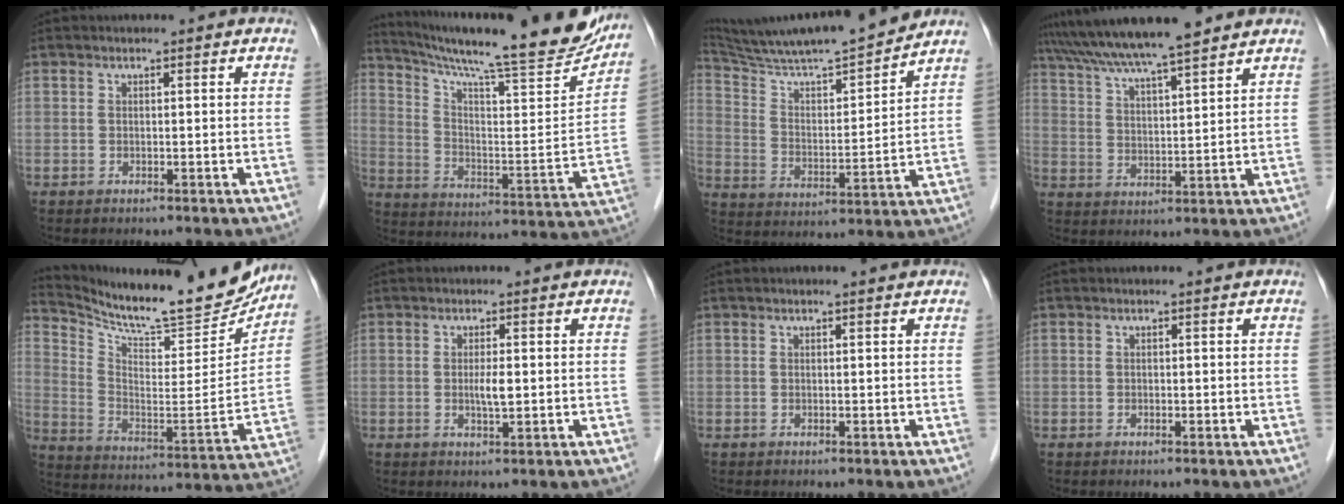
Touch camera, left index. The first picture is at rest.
{"total": 25.0, "force": [22.3, 2.1, 11.0], "torque": [-0.178, -0.057, 0.311]}
{"total": 18.3, "force": [16.7, 0.0, 7.5], "torque": [-0.134, 0.002, 0.277]}
{"total": 13.7, "force": [11.9, 0.2, 6.8], "torque": [-0.123, 0.027, 0.194]}
{"total": 21.6, "force": [19.8, 3.0, 8.0], "torque": [-0.140, -0.058, 0.295]}
{"total": 2.4, "force": [0.0, 0.4, 2.3], "torque": [-0.046, -0.002, 0.001]}
{"total": 0.6, "force": [0.5, 0.1, 0.4], "torque": [-0.011, 0.006, 0.006]}
{"total": 0.0}